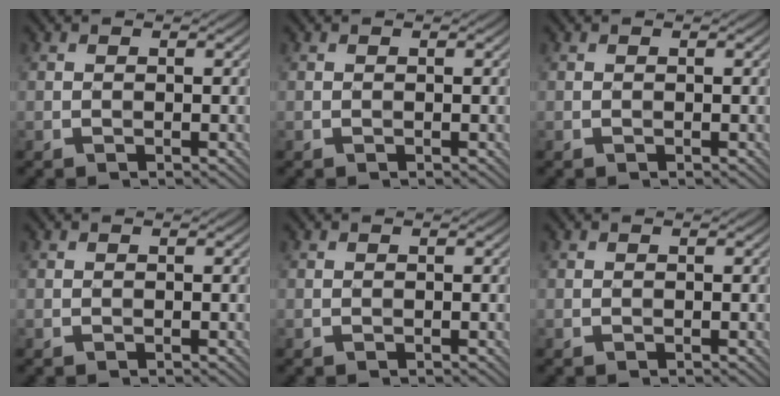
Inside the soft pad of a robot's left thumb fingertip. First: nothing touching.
{"total": 0.0}
{"total": 0.0}
{"total": 0.0}
{"total": 0.0}
{"total": 0.0}